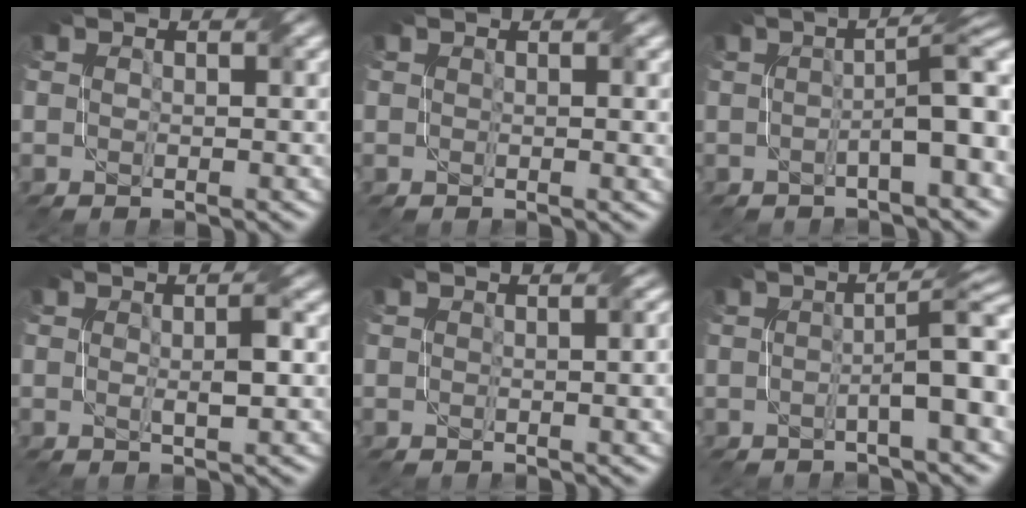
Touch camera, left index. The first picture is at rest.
{"total": 1.1, "force": [0.4, 0.2, 1.0], "torque": [-0.013, 0.000, 0.008]}
{"total": 5.8, "force": [-0.4, 1.1, 5.7], "torque": [-0.075, 0.017, -0.009]}
{"total": 2.0, "force": [0.2, 0.2, 2.0], "torque": [-0.033, 0.001, 0.003]}
{"total": 3.0, "force": [0.3, 1.1, 2.8], "torque": [-0.022, 0.009, 0.006]}
{"total": 6.3, "force": [-0.1, 1.2, 6.2], "torque": [-0.078, 0.014, -0.006]}